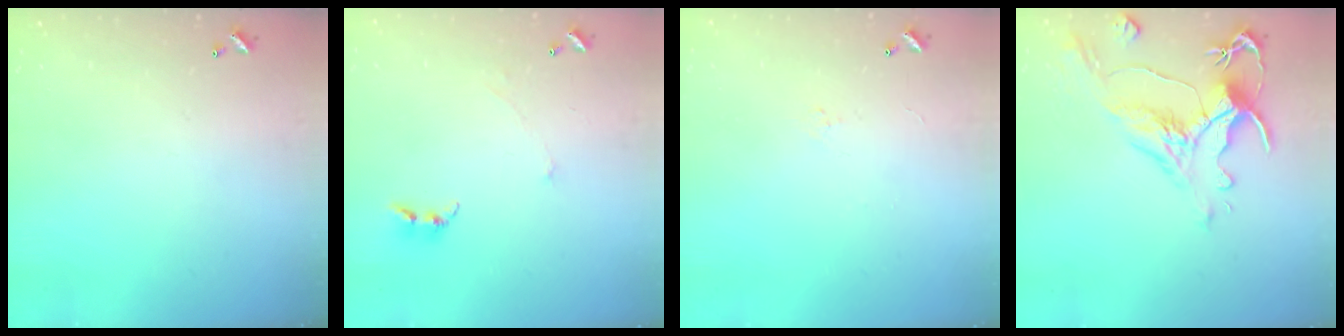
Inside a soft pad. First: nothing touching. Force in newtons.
{"total": 0.7, "press": 0.6, "slide": 0.5}
{"total": 0.5, "press": 0.1, "slide": 0.5}
{"total": 1.5, "press": 0.1, "slide": 1.5}